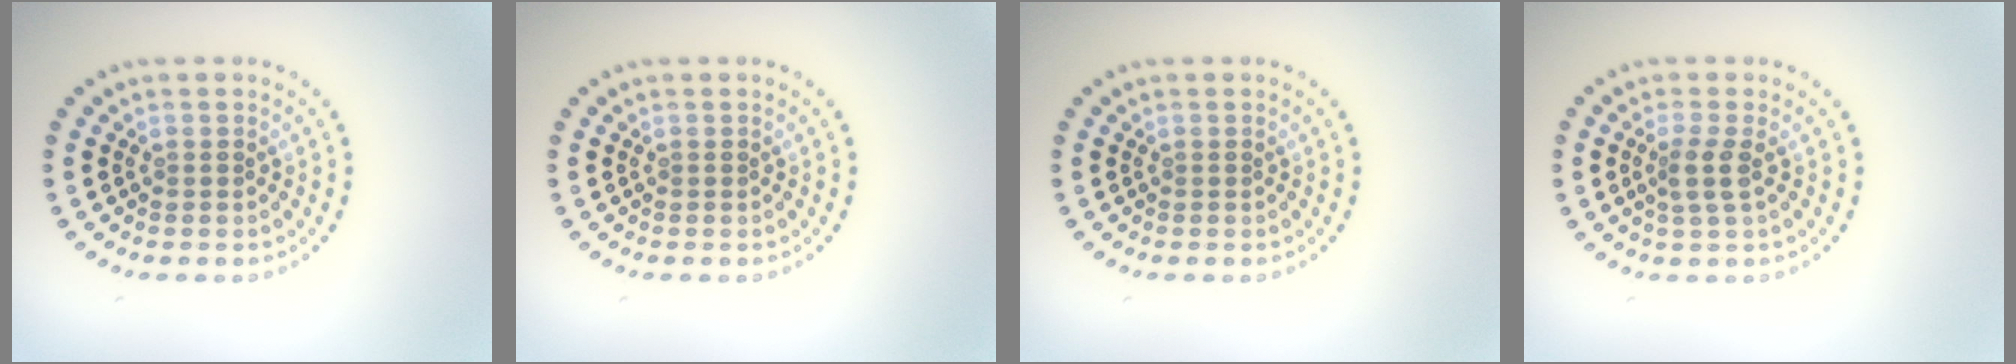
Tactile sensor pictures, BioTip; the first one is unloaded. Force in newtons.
{"total": 0.0}
{"total": 0.0}
{"total": 1.8, "press": 1.5, "slide": 1.0}